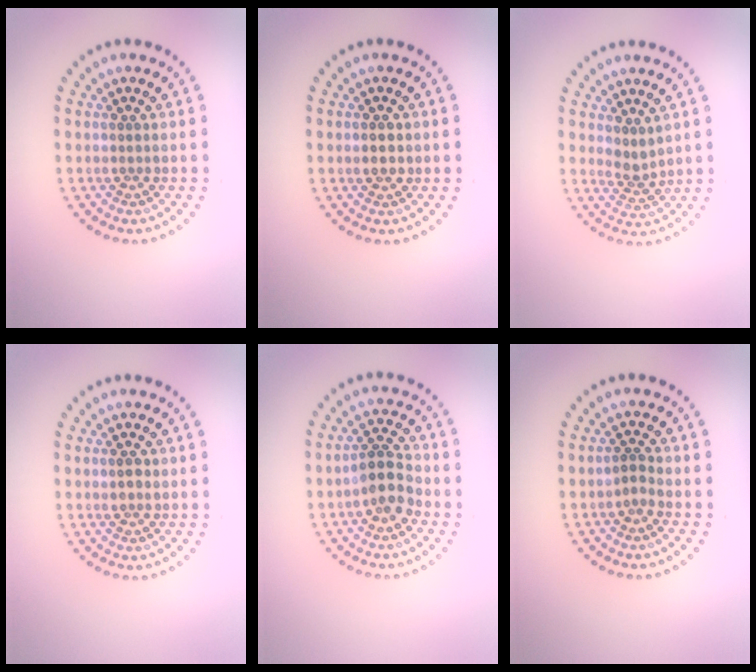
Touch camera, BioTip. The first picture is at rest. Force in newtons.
{"total": 1.3, "press": 1.3, "slide": 0.1}
{"total": 2.0, "press": 1.6, "slide": 1.3}
{"total": 1.2, "press": 1.1, "slide": 0.4}
{"total": 3.4, "press": 3.1, "slide": 1.3}
{"total": 1.0, "press": 0.8, "slide": 0.7}